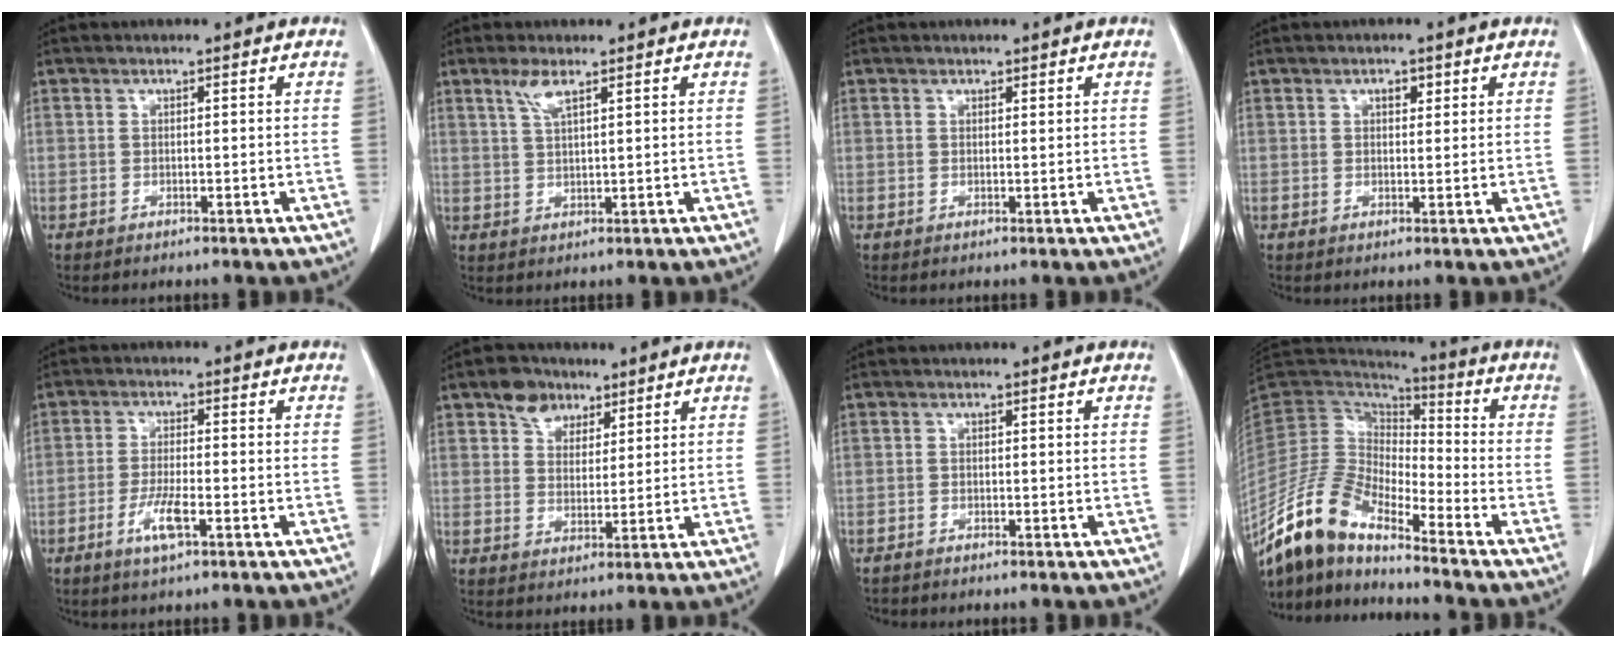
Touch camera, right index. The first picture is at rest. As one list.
[{"total": 3.7, "force": [2.1, 0.8, 2.8], "torque": [-0.064, 0.004, 0.048]}, {"total": 0.6, "force": [0.4, 0.4, 0.1], "torque": [-0.001, 0.005, 0.006]}, {"total": 2.0, "force": [0.9, 1.3, 1.3], "torque": [-0.025, 0.003, 0.015]}, {"total": 5.5, "force": [-2.5, 1.2, 4.7], "torque": [-0.095, -0.004, -0.043]}, {"total": 6.3, "force": [3.8, 4.4, 2.3], "torque": [-0.045, 0.016, 0.071]}, {"total": 1.5, "force": [-1.1, 0.9, 0.4], "torque": [-0.014, 0.001, -0.018]}, {"total": 13.8, "force": [-11.6, 3.8, 6.4], "torque": [-0.143, 0.026, -0.229]}]